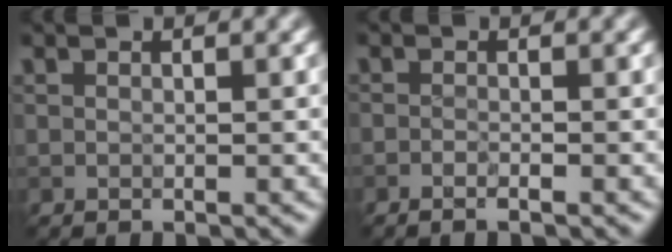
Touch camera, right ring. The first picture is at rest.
{"total": 1.0, "force": [-0.5, 0.3, 0.8], "torque": [-0.008, -0.004, -0.011]}